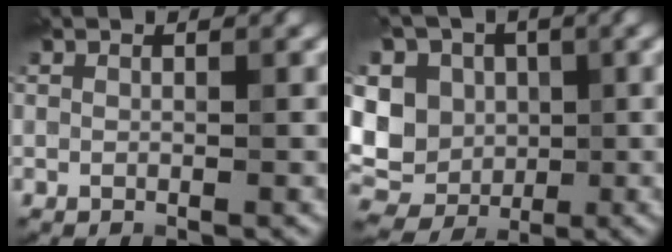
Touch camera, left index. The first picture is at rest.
{"total": 10.6, "force": [1.5, 8.7, 5.9], "torque": [-0.103, 0.011, 0.006]}